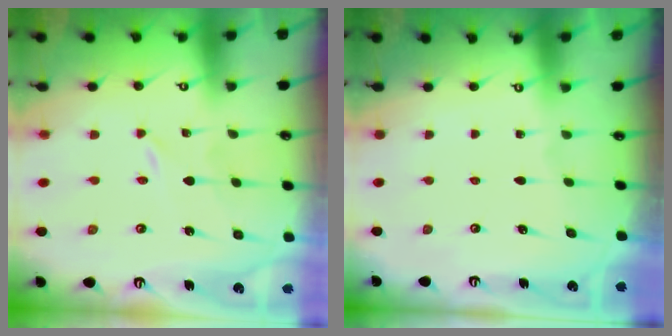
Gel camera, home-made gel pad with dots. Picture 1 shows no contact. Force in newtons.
{"total": 0.0}